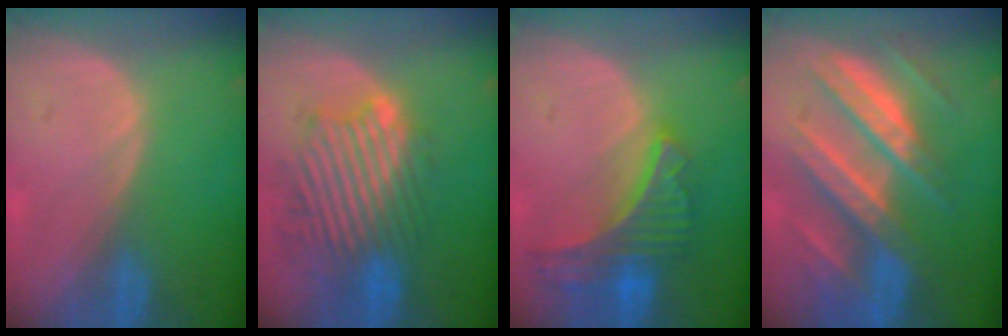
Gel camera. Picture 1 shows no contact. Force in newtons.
{"total": 11.1, "press": 10.3, "slide": 4.0}
{"total": 9.0, "press": 7.9, "slide": 4.4}
{"total": 11.4, "press": 11.3, "slide": 1.0}